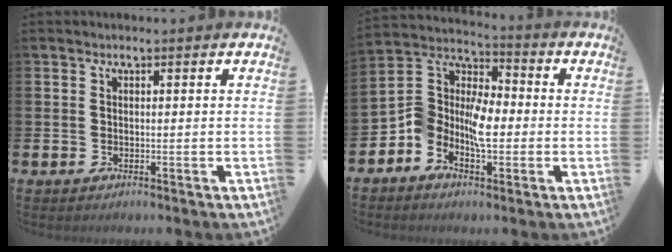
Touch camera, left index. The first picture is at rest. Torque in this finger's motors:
{"motor_torque": [1.08, 0.55, 1.05, 0.21]}